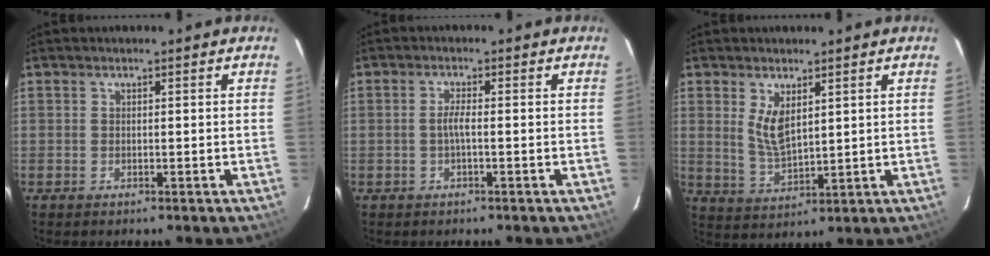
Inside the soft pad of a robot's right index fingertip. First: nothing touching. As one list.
[{"total": 1.9, "force": [-0.6, 0.0, 1.8], "torque": [-0.038, 0.003, -0.012]}, {"total": 6.1, "force": [2.3, 2.8, 5.0], "torque": [-0.089, -0.009, 0.054]}]